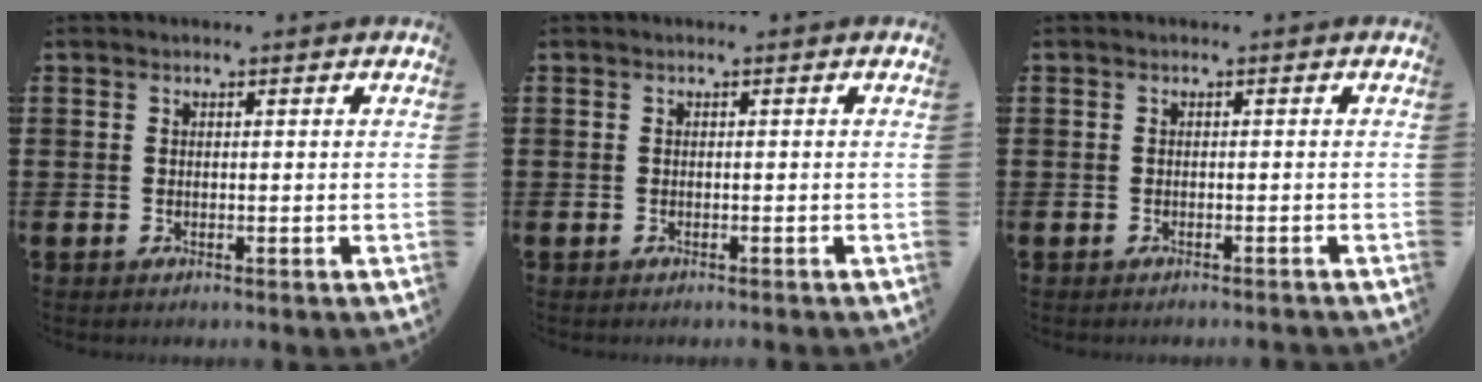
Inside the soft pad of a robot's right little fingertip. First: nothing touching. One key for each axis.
{"total": 0.0}
{"total": 0.5, "fx": -0.5, "fy": -0.1, "fz": 0.0, "tx": 0.000, "ty": -0.001, "tz": -0.010}